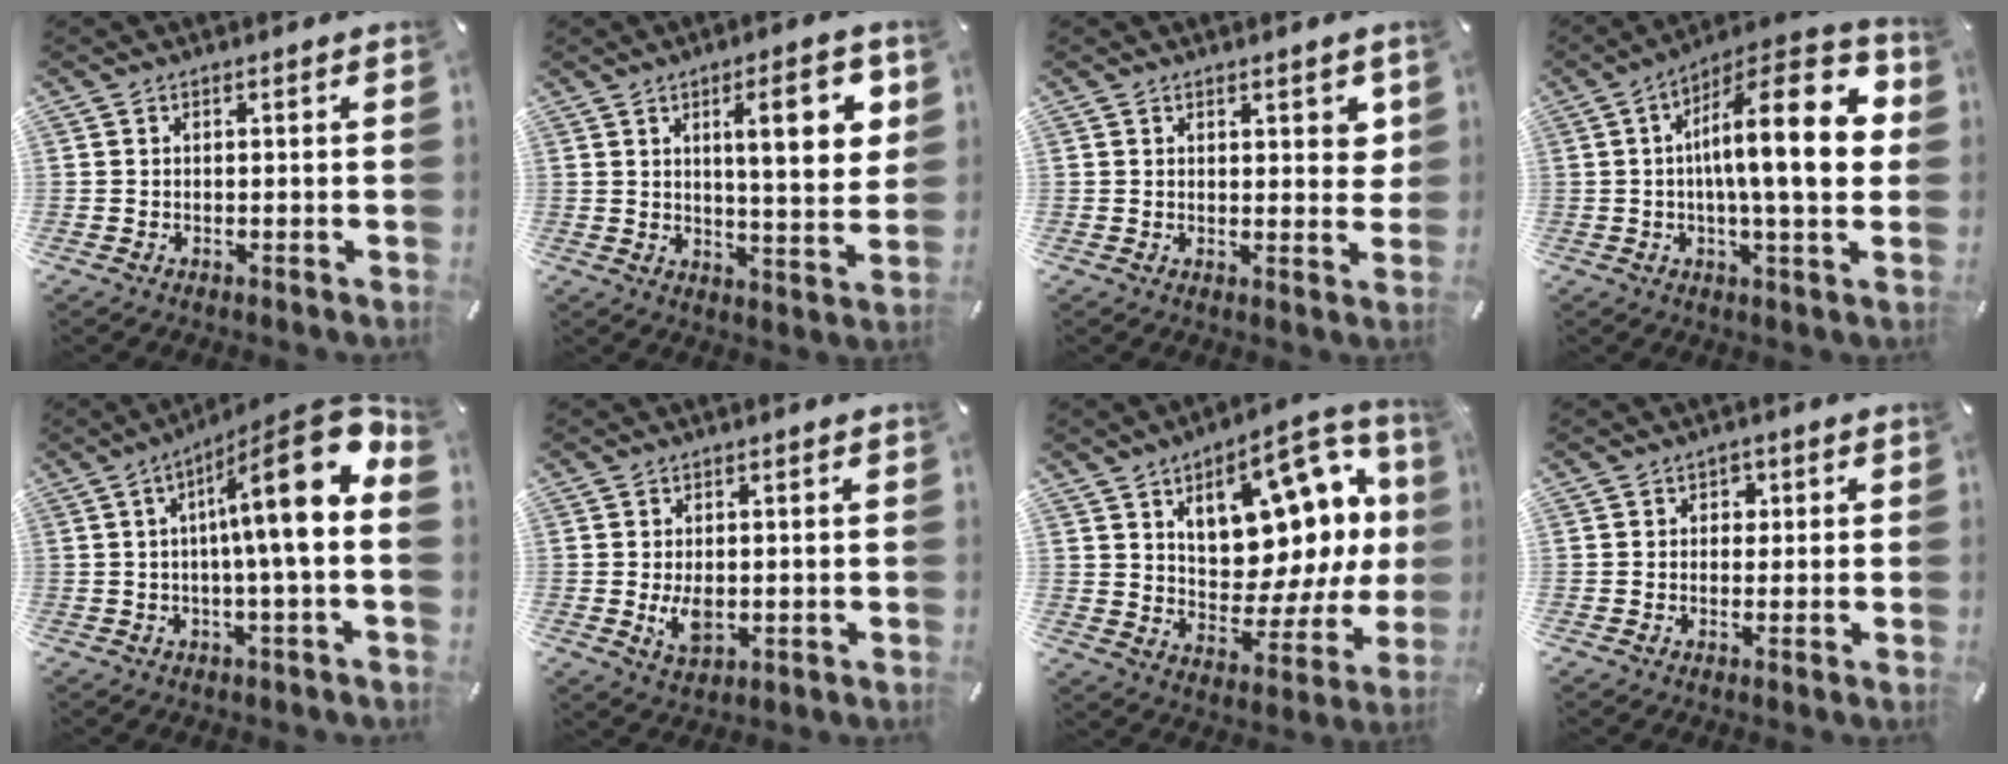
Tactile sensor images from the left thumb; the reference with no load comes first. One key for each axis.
{"total": 14.2, "fx": 5.1, "fy": 3.6, "fz": 12.8, "tx": -0.179, "ty": -0.015, "tz": 0.071}
{"total": 4.0, "fx": 2.2, "fy": 2.2, "fz": 2.5, "tx": -0.020, "ty": -0.009, "tz": 0.033}
{"total": 20.4, "fx": 2.7, "fy": 5.5, "fz": 19.4, "tx": -0.295, "ty": -0.016, "tz": 0.031}
{"total": 17.7, "fx": 4.2, "fy": 1.6, "fz": 17.1, "tx": -0.253, "ty": -0.048, "tz": 0.046}
{"total": 6.4, "fx": -0.8, "fy": 3.9, "fz": 5.0, "tx": -0.111, "ty": -0.009, "tz": -0.016}
{"total": 18.7, "fx": 8.6, "fy": 10.8, "fz": 12.5, "tx": -0.159, "ty": -0.067, "tz": 0.145}
{"total": 2.1, "fx": 0.1, "fy": 1.9, "fz": 0.9, "tx": -0.005, "ty": 0.001, "tz": -0.007}